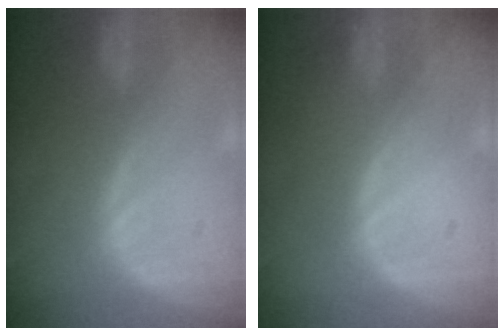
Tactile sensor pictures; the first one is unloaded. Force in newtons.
{"total": 0.0}